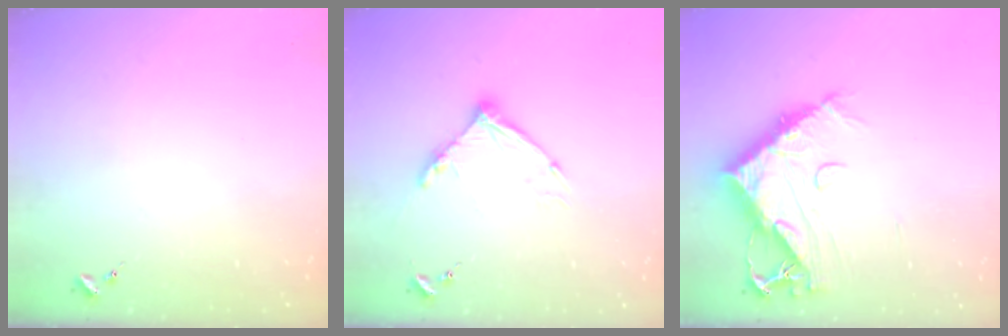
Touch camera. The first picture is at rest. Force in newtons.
{"total": 12.8, "press": 12.7, "slide": 1.2}
{"total": 13.4, "press": 13.3, "slide": 1.5}